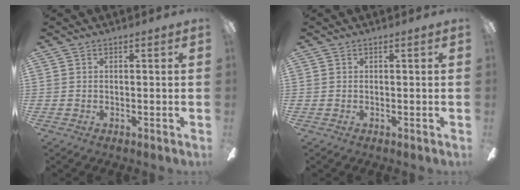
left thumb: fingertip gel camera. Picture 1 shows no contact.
{"total": 0.0}